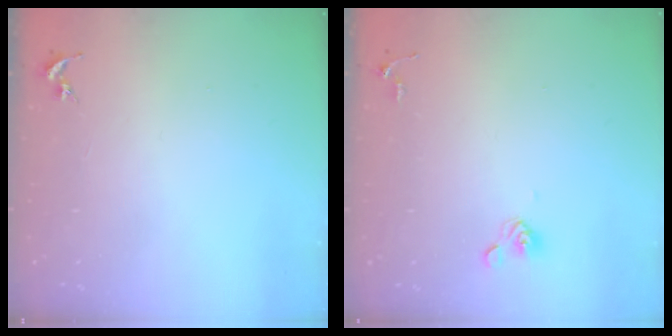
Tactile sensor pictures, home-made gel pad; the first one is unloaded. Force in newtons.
{"total": 5.7, "press": 5.3, "slide": 2.1}